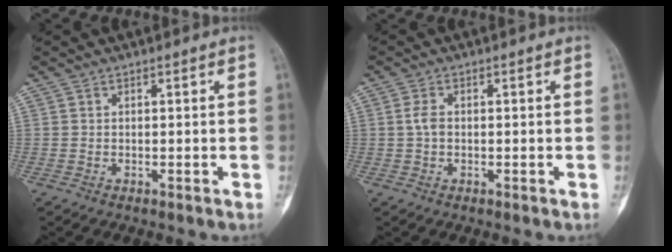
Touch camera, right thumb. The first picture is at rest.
{"total": 2.2, "force": [0.0, 1.3, 1.7], "torque": [-0.035, 0.004, -0.003]}